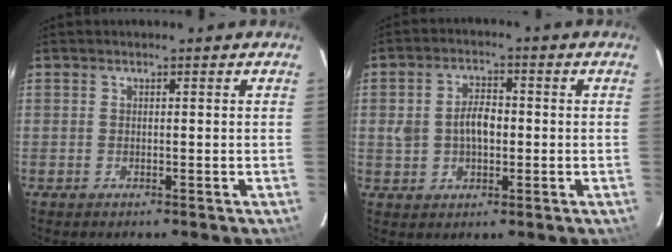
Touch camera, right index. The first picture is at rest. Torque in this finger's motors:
{"motor_torque": [0.04, 0.04, 0.16, 0.08]}